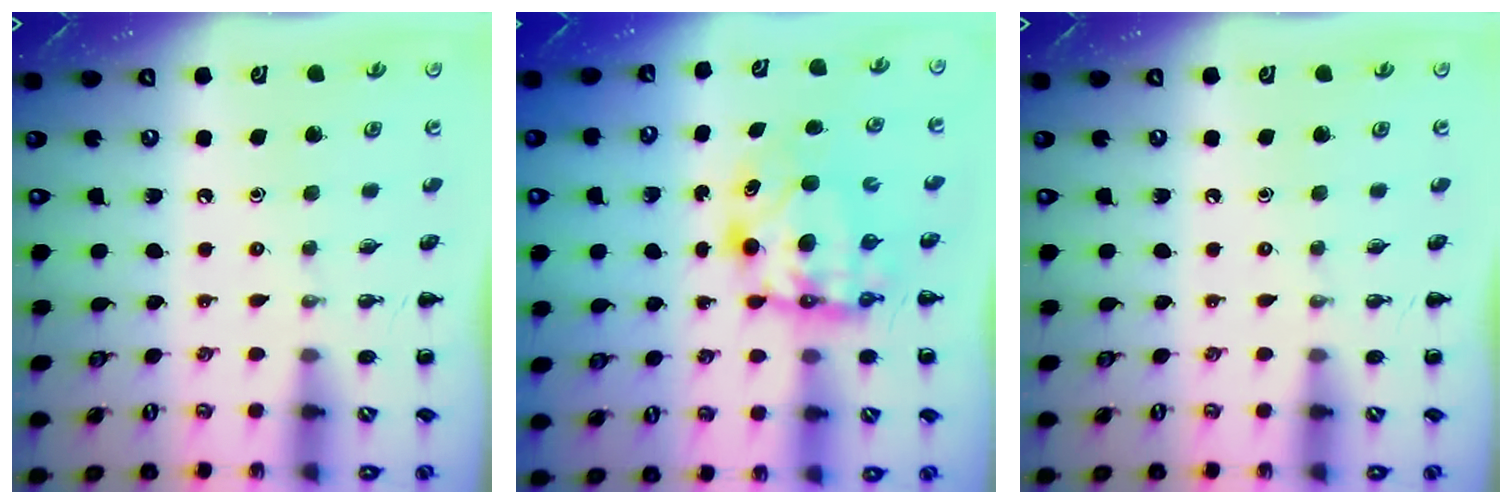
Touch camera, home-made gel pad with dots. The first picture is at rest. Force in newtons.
{"total": 6.6, "press": 6.4, "slide": 1.3}
{"total": 0.0}